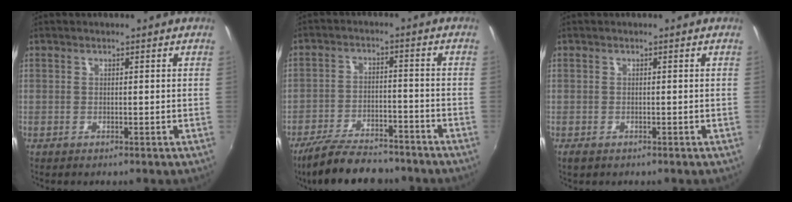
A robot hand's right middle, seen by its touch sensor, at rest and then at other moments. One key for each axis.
{"total": 14.2, "fx": -11.8, "fy": 4.8, "fz": 6.3, "tx": -0.139, "ty": -0.013, "tz": -0.187}
{"total": 1.9, "fx": -1.3, "fy": 1.1, "fz": 0.9, "tx": -0.020, "ty": -0.008, "tz": -0.022}